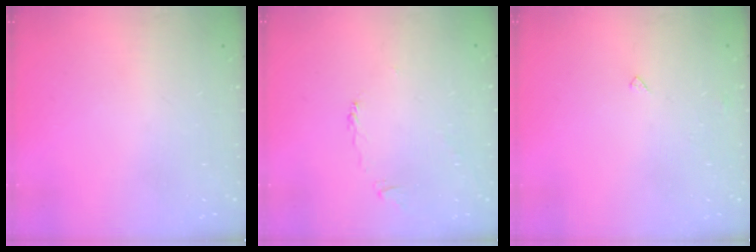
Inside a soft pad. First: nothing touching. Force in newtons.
{"total": 2.3, "press": 2.3, "slide": 0.3}
{"total": 2.8, "press": 2.7, "slide": 0.4}